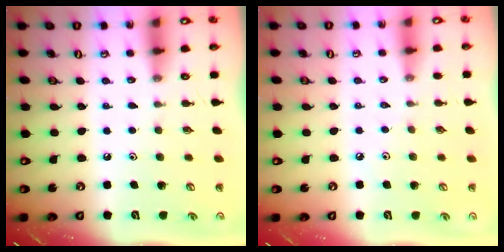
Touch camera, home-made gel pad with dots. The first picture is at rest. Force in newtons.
{"total": 2.5, "press": 2.4, "slide": 0.5}